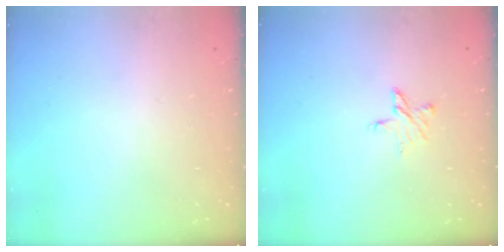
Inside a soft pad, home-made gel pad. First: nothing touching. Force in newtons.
{"total": 5.8, "press": 5.8, "slide": 0.5}